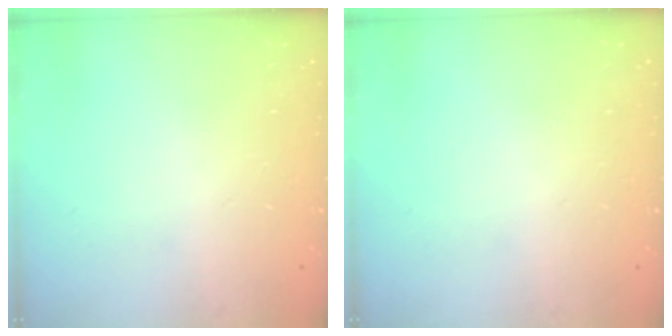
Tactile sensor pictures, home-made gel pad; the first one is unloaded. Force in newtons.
{"total": 0.0}